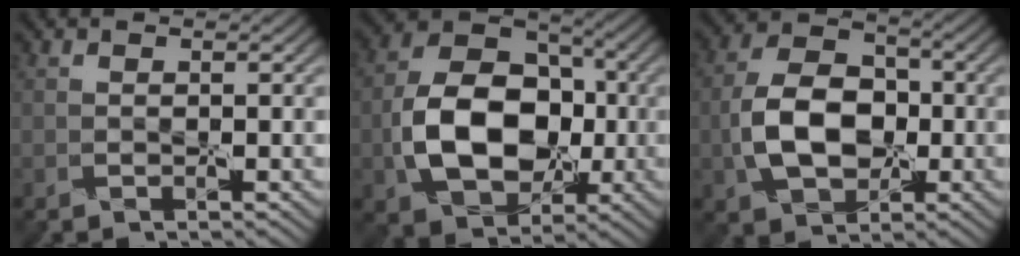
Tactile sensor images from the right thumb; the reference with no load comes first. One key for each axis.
{"total": 10.7, "fx": -1.6, "fy": 7.9, "fz": 7.0, "tx": -0.130, "ty": 0.005, "tz": -0.035}
{"total": 8.0, "fx": -1.3, "fy": 5.7, "fz": 5.5, "tx": -0.115, "ty": 0.010, "tz": -0.033}